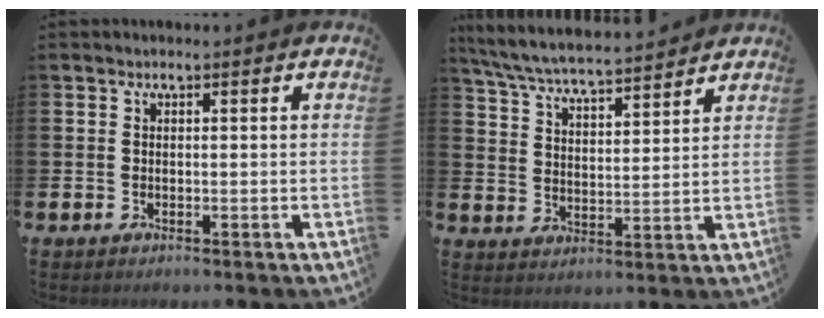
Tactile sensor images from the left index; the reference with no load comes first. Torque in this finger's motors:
{"motor_torque": [0.31, -0.99, 0.64, 0.21]}